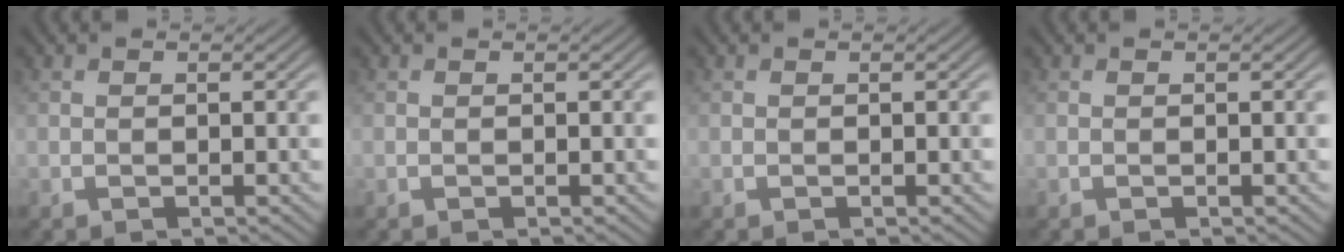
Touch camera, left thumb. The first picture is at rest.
{"total": 0.0}
{"total": 0.0}
{"total": 0.0}